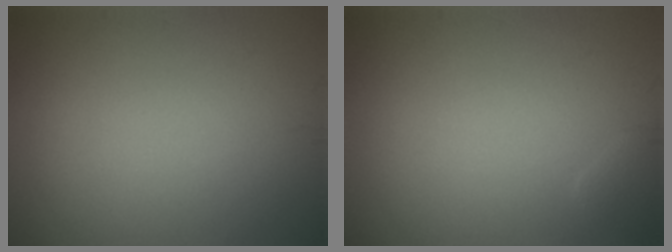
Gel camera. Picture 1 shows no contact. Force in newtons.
{"total": 0.8, "press": 0.8, "slide": 0.0}